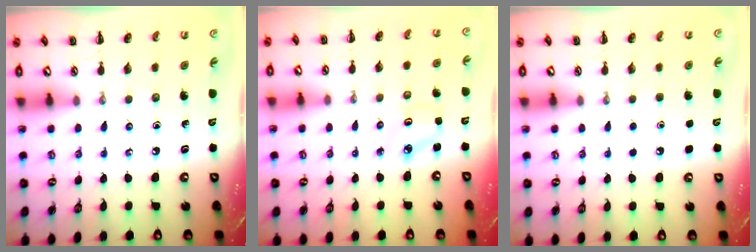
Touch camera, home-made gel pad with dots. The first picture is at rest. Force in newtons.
{"total": 2.5, "press": 2.4, "slide": 0.6}
{"total": 1.6, "press": 1.6, "slide": 0.1}